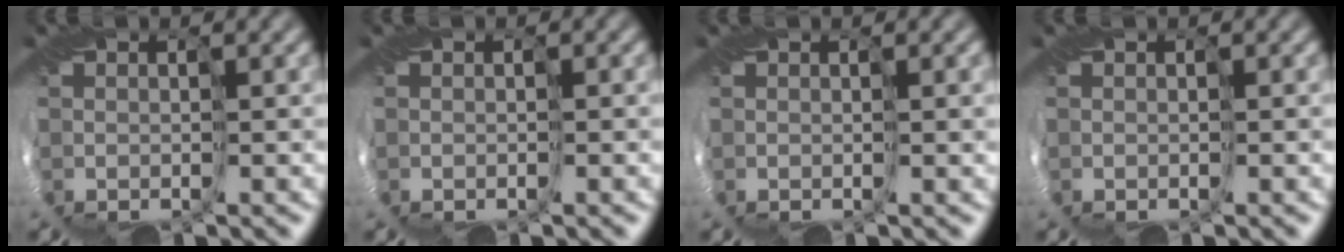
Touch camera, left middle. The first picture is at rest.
{"total": 0.0}
{"total": 0.9, "force": [0.3, -0.1, 0.9], "torque": [-0.009, 0.004, 0.004]}
{"total": 0.0}